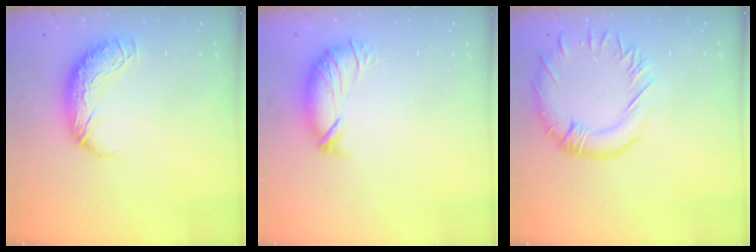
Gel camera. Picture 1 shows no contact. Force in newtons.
{"total": 3.8, "press": 3.4, "slide": 1.8}
{"total": 4.6, "press": 4.4, "slide": 1.4}